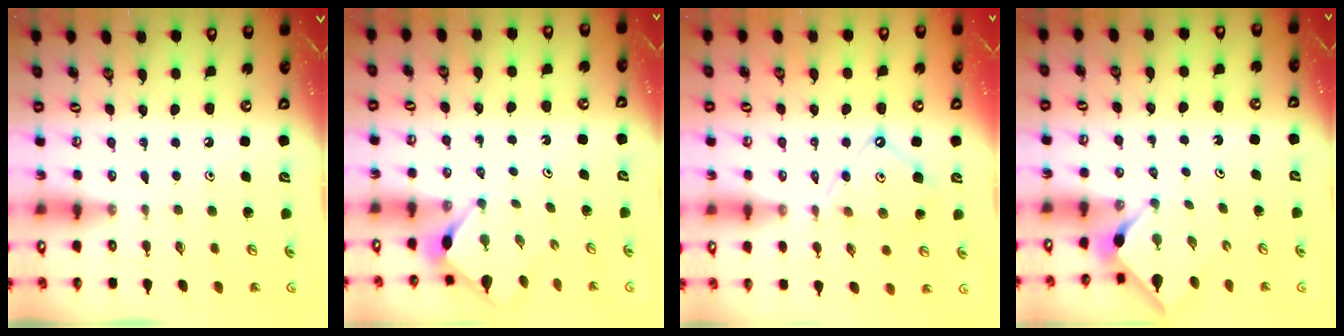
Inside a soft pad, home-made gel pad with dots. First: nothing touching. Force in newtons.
{"total": 3.5, "press": 3.5, "slide": 0.3}
{"total": 9.7, "press": 9.7, "slide": 1.0}
{"total": 3.2, "press": 3.1, "slide": 0.4}